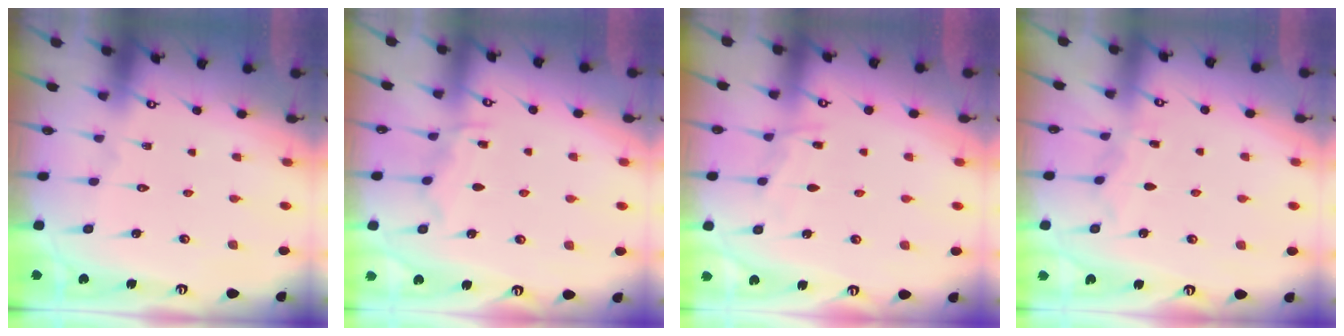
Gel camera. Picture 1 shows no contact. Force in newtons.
{"total": 6.6, "press": 6.5, "slide": 0.8}
{"total": 4.6, "press": 4.6, "slide": 0.4}
{"total": 4.7, "press": 4.7, "slide": 0.6}